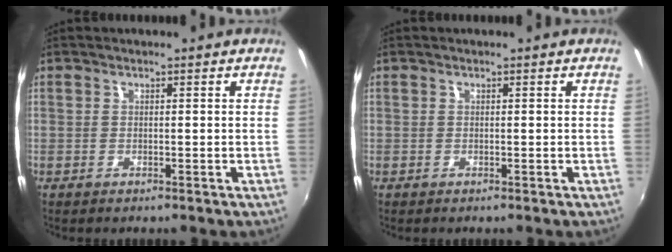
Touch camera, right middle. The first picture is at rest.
{"total": 0.0}